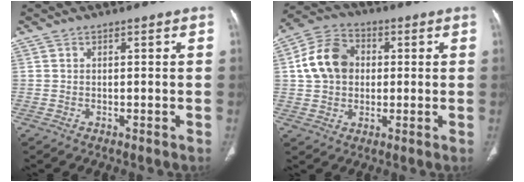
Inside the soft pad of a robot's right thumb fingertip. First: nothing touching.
{"total": 11.2, "force": [1.2, 8.9, 6.8], "torque": [-0.107, 0.019, 0.013]}